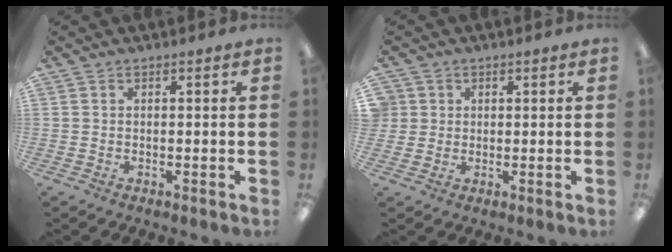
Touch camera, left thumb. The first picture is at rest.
{"total": 2.7, "force": [0.7, 2.6, -0.5], "torque": [0.008, 0.000, 0.011]}